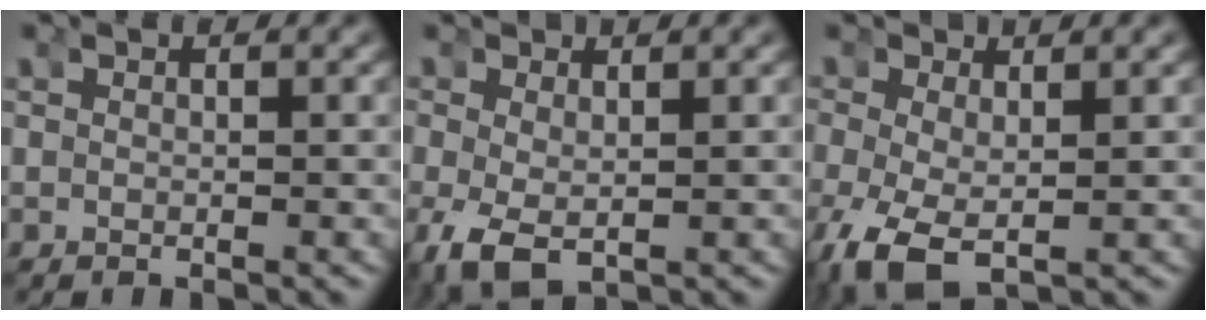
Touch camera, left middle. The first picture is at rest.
{"total": 4.8, "force": [-2.0, 2.9, 3.2], "torque": [-0.083, -0.038, -0.013]}
{"total": 6.3, "force": [-3.2, 3.6, 4.0], "torque": [-0.112, -0.048, -0.029]}